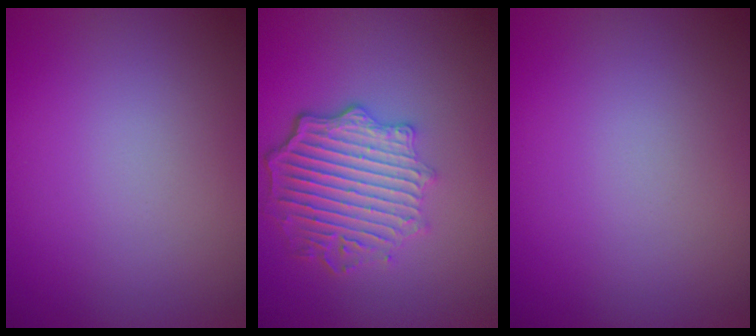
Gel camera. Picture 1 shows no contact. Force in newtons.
{"total": 6.0, "press": 4.7, "slide": 3.8}
{"total": 0.0}